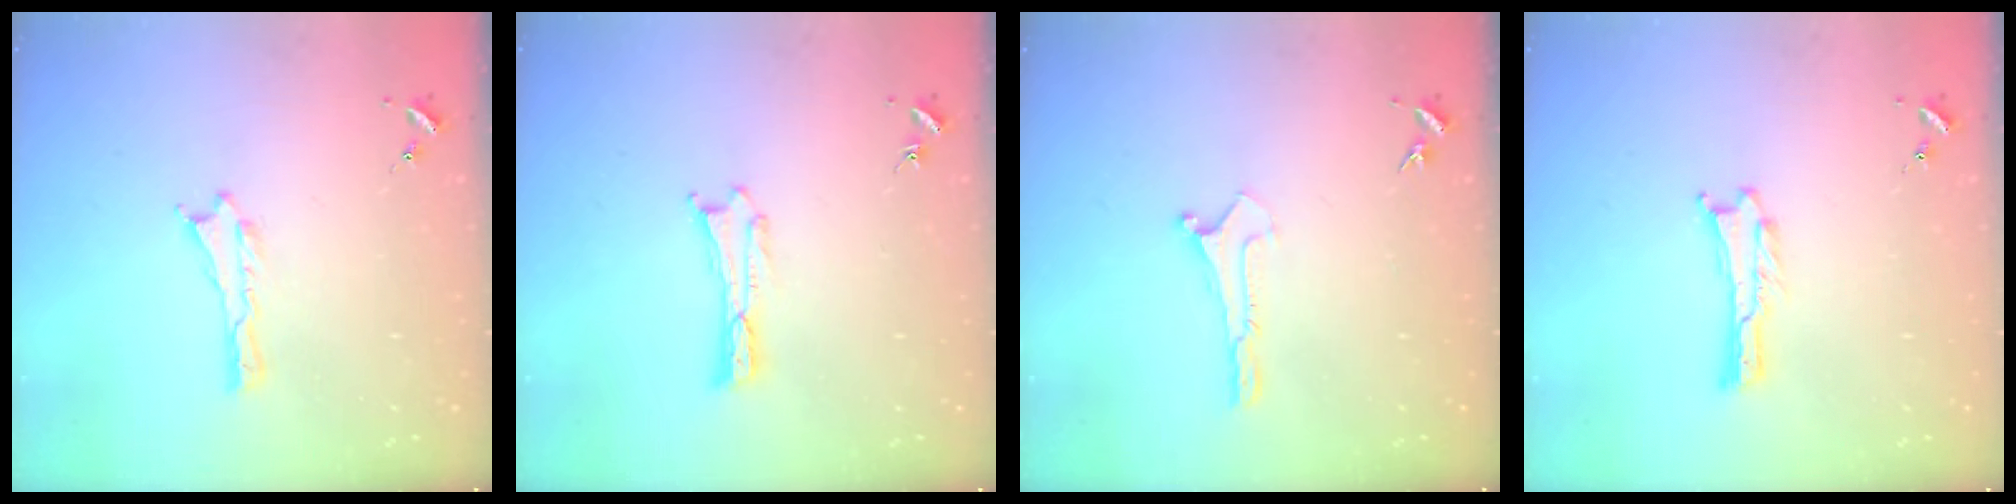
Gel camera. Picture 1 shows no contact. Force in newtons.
{"total": 0.0}
{"total": 0.0}
{"total": 0.0}